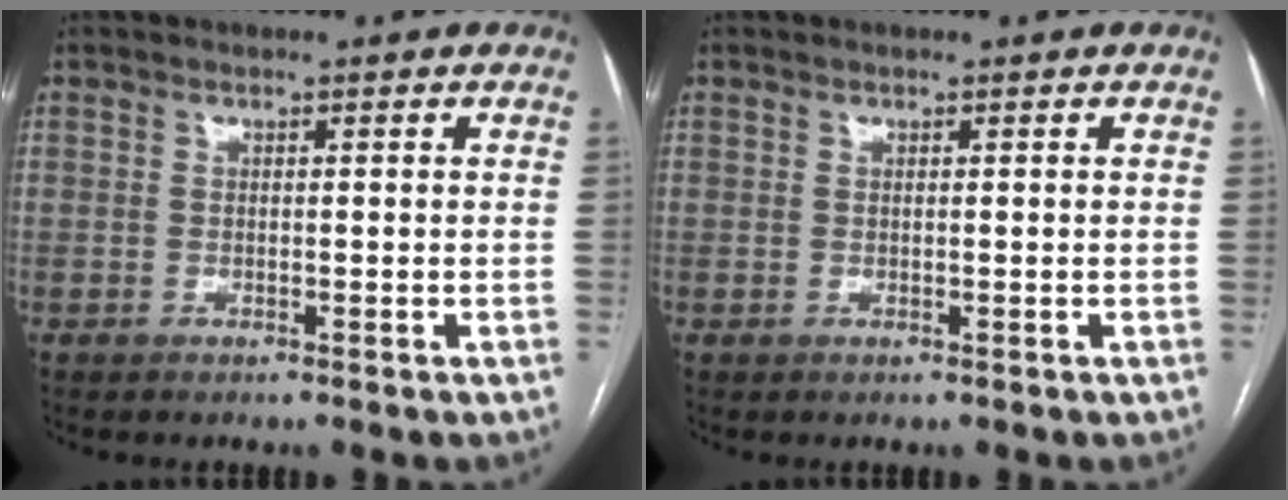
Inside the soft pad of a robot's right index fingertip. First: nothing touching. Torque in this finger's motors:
{"motor_torque": [-0.97, -0.93, -0.10, 0.00]}